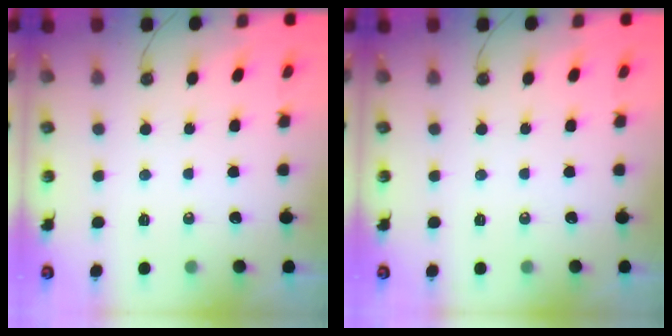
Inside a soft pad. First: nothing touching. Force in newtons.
{"total": 0.0}